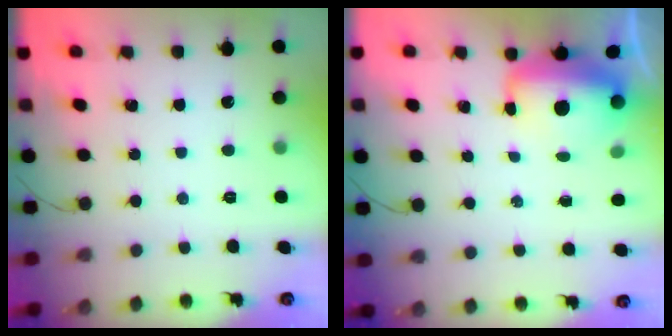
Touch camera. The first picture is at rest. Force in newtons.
{"total": 10.9, "press": 10.4, "slide": 3.2}